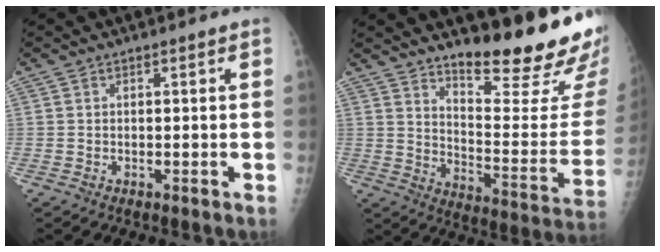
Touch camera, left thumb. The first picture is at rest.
{"total": 22.8, "force": [17.1, 4.3, 14.5], "torque": [-0.179, -0.139, 0.244]}